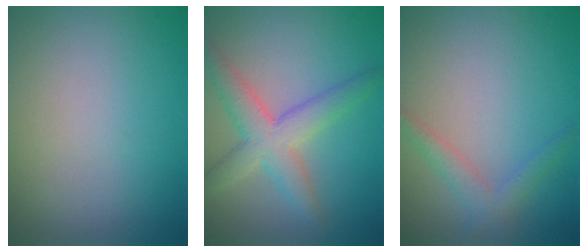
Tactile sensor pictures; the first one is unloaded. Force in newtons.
{"total": 4.5, "press": 4.5, "slide": 0.0}
{"total": 1.8, "press": 1.8, "slide": 0.1}